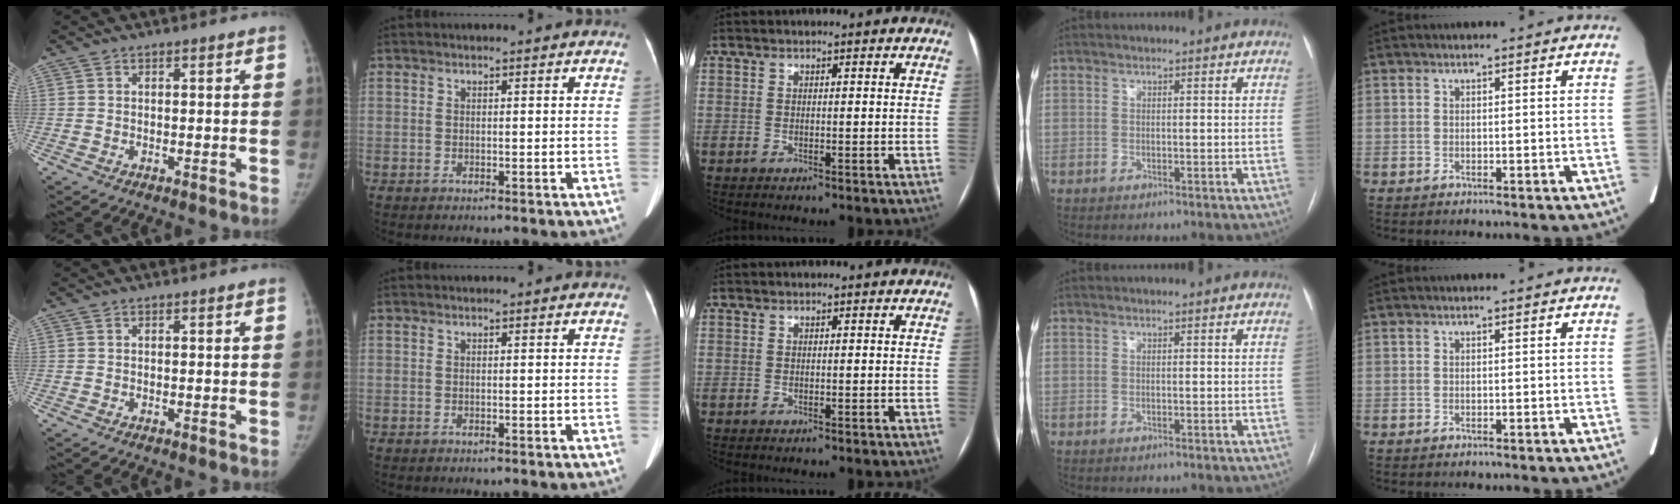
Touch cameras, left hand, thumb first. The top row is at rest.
{}